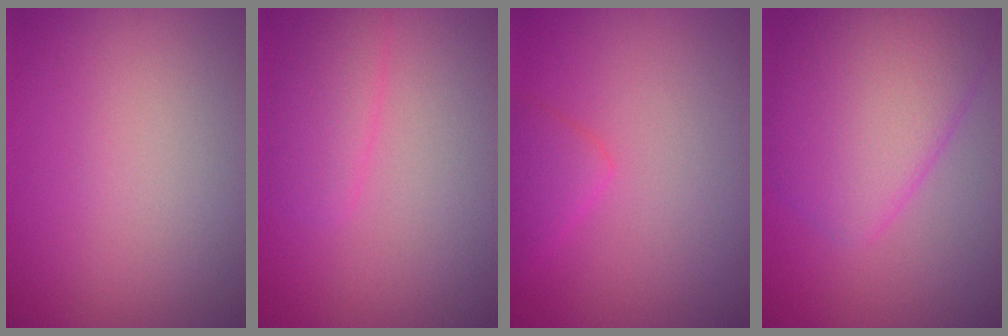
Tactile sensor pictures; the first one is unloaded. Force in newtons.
{"total": 2.4, "press": 2.3, "slide": 0.1}
{"total": 1.9, "press": 1.9, "slide": 0.2}
{"total": 7.4, "press": 7.4, "slide": 0.4}